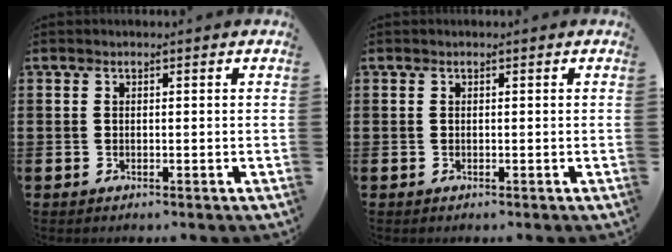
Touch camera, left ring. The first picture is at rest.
{"total": 0.0}